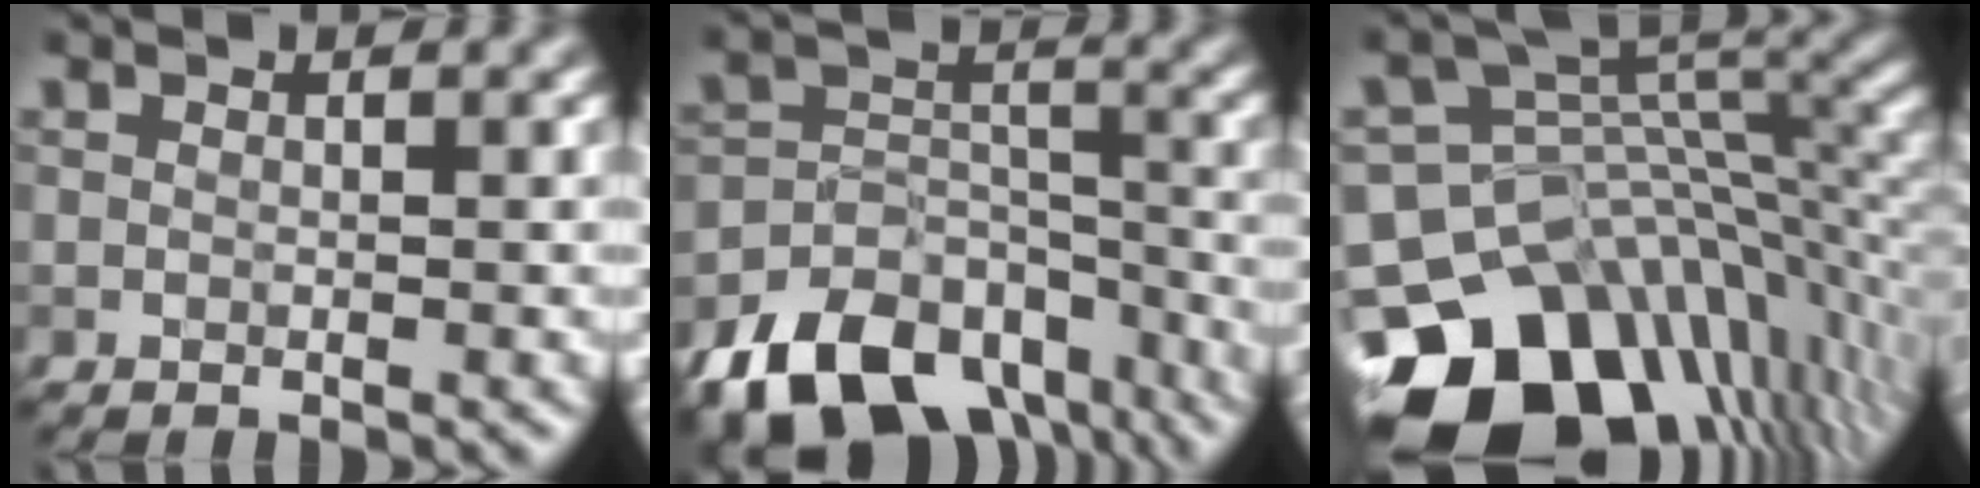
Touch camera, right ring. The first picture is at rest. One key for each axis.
{"total": 12.2, "fx": -8.9, "fy": 6.8, "fz": 5.0, "tx": -0.086, "ty": -0.009, "tz": -0.139}
{"total": 15.0, "fx": -9.0, "fy": 8.9, "fz": 8.1, "tx": -0.165, "ty": -0.007, "tz": -0.140}